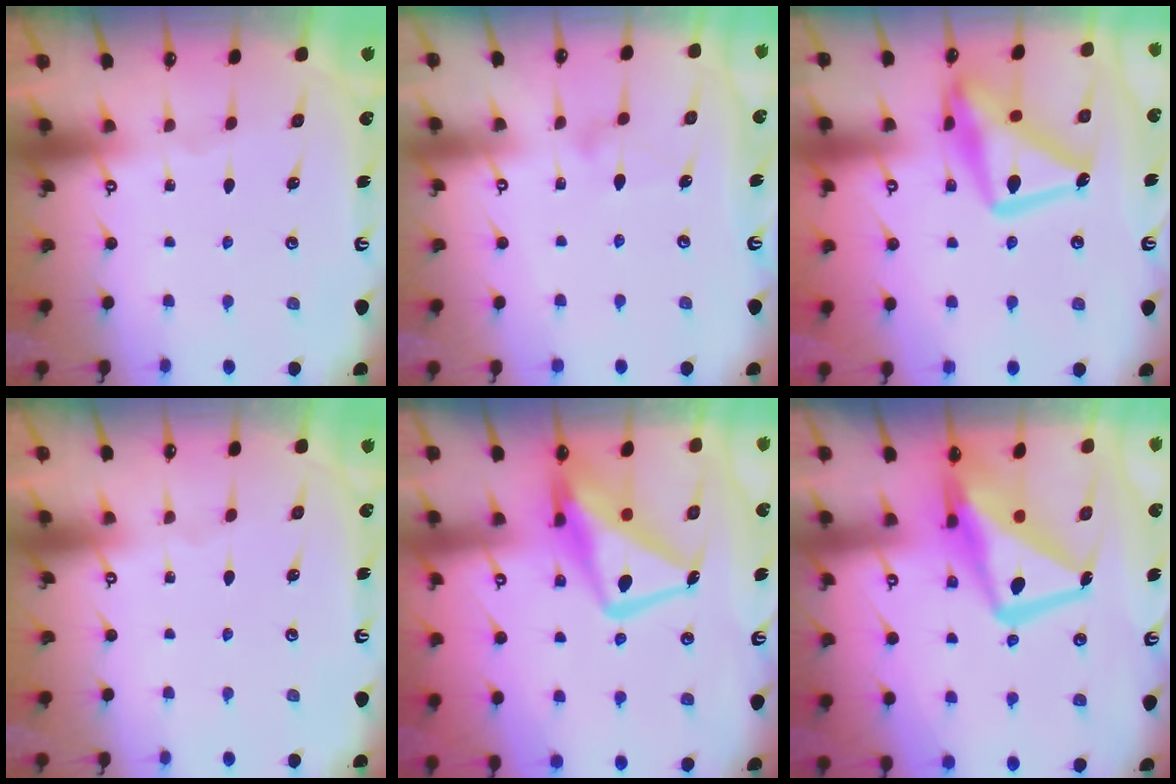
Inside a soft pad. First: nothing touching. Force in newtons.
{"total": 9.4, "press": 9.3, "slide": 0.5}
{"total": 18.6, "press": 18.5, "slide": 1.6}
{"total": 0.0}
{"total": 14.0, "press": 13.9, "slide": 1.6}
{"total": 16.9, "press": 16.8, "slide": 1.9}